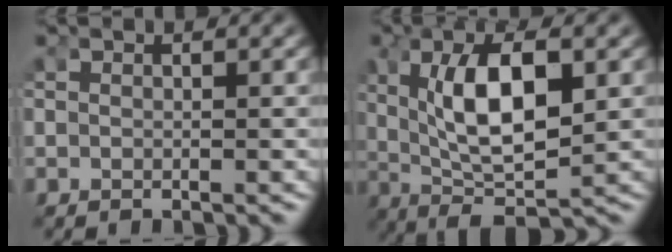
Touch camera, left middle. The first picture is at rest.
{"total": 8.7, "force": [1.2, 3.9, 7.7], "torque": [-0.138, -0.017, 0.036]}